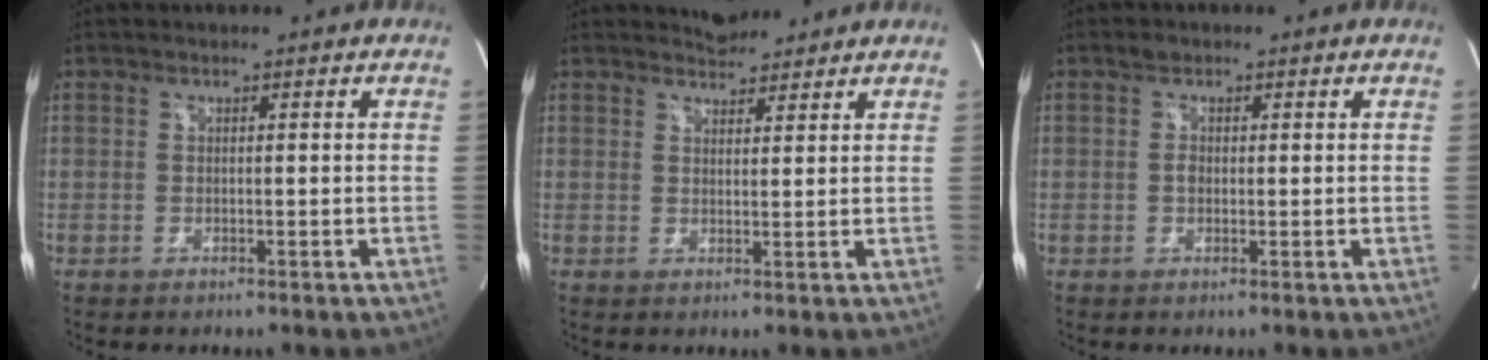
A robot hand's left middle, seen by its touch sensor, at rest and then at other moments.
{"total": 3.0, "force": [2.9, 0.8, 0.2], "torque": [-0.008, 0.006, 0.047]}
{"total": 1.2, "force": [0.3, 0.9, 0.7], "torque": [-0.020, 0.000, 0.004]}